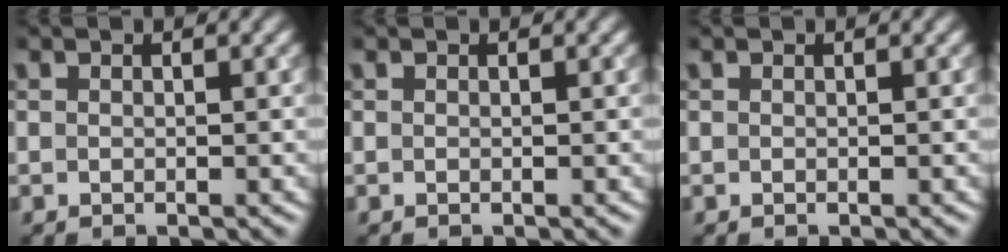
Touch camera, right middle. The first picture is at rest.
{"total": 0.0}
{"total": 0.0}